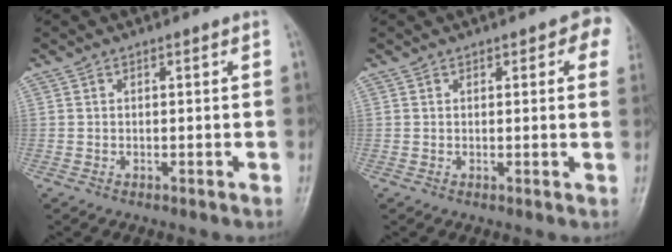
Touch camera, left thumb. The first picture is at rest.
{"total": 4.6, "force": [2.2, 2.5, 3.2], "torque": [0.006, -0.003, 0.017]}